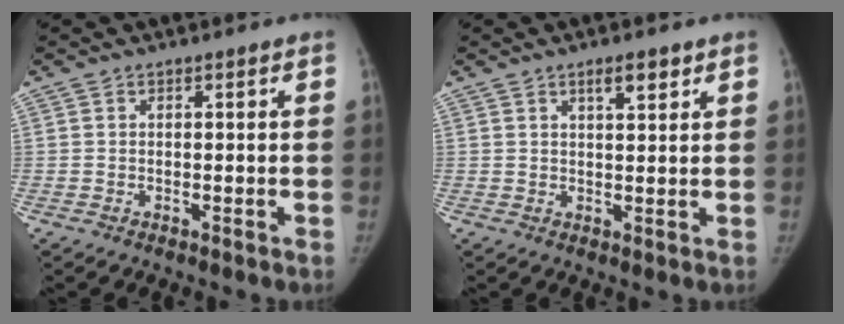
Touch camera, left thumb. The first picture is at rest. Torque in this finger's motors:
{"motor_torque": [0.01, -0.12, 0.65, -0.17, 0.12]}